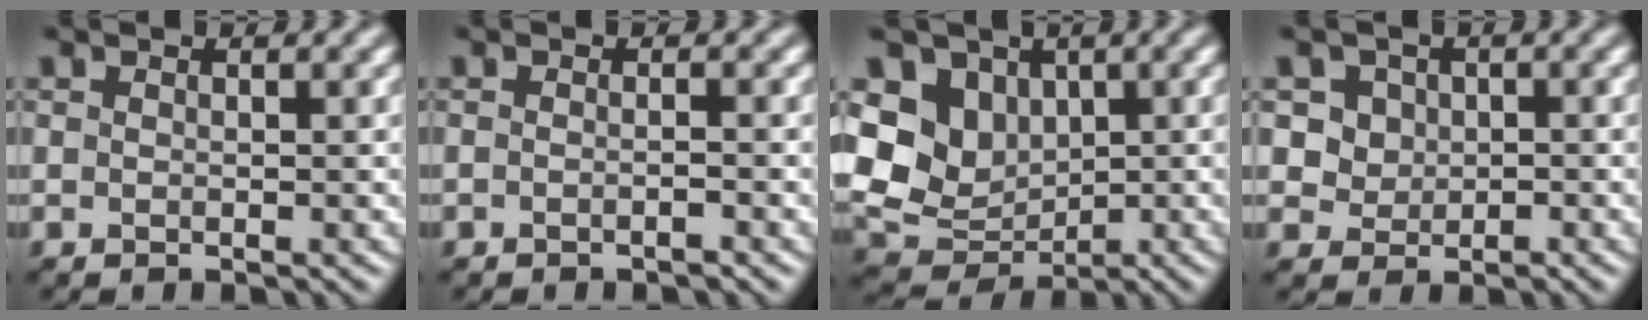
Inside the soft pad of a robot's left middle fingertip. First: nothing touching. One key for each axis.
{"total": 1.1, "fx": -0.6, "fy": 0.3, "fz": 0.9, "tx": -0.012, "ty": -0.003, "tz": -0.017}
{"total": 7.4, "fx": 1.5, "fy": 6.1, "fz": 3.9, "tx": -0.078, "ty": -0.002, "tz": 0.021}
{"total": 4.2, "fx": 1.4, "fy": 3.7, "fz": 1.6, "tx": -0.026, "ty": 0.009, "tz": 0.023}